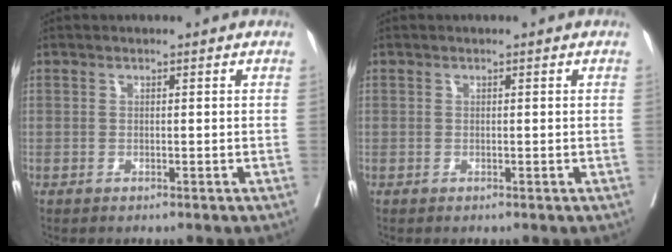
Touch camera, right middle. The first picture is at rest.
{"total": 0.0}